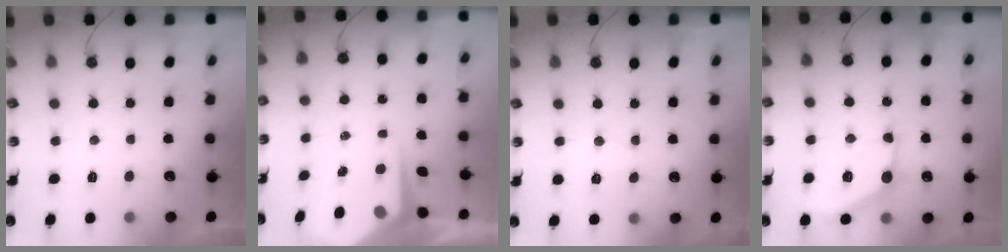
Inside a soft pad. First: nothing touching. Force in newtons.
{"total": 7.0, "press": 7.0, "slide": 0.6}
{"total": 6.0, "press": 6.0, "slide": 0.3}
{"total": 14.6, "press": 14.5, "slide": 1.6}